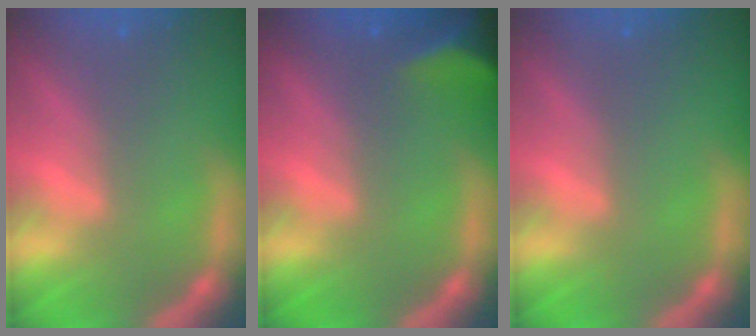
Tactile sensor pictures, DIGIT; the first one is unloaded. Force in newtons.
{"total": 6.0}
{"total": 0.0}